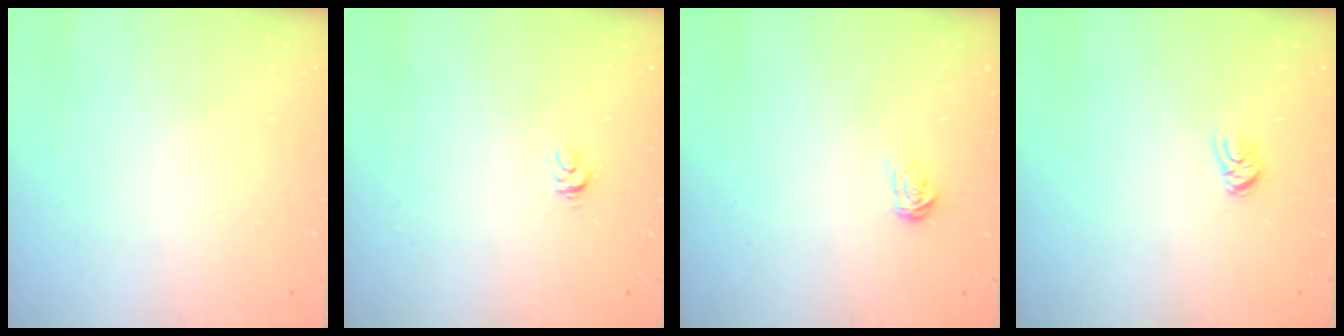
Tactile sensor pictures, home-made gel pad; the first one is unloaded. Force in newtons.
{"total": 3.9, "press": 3.9, "slide": 0.2}
{"total": 2.1, "press": 2.1, "slide": 0.2}
{"total": 4.8, "press": 4.8, "slide": 0.3}